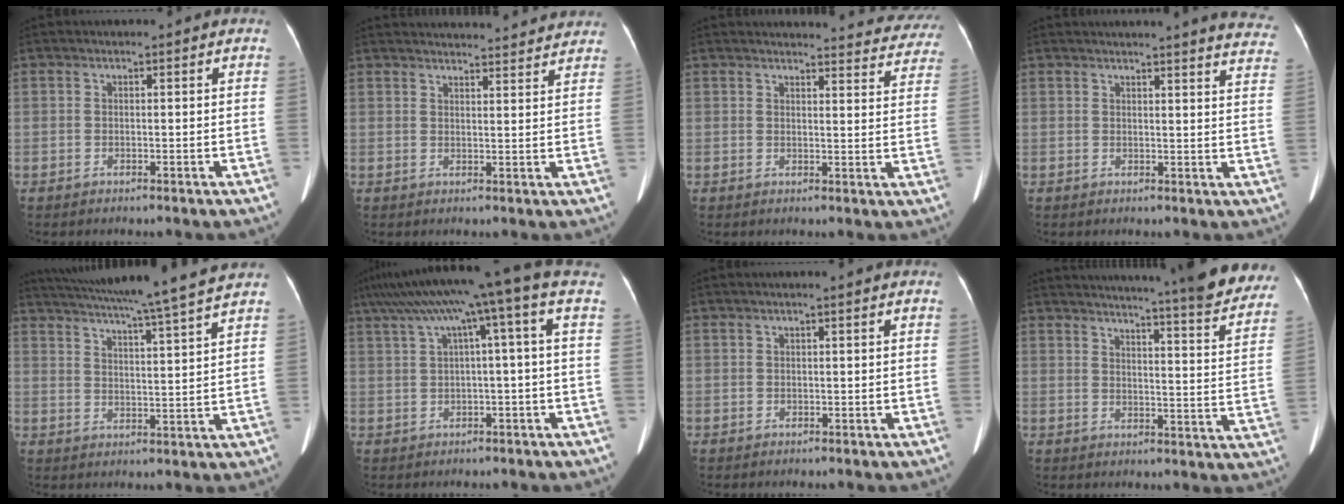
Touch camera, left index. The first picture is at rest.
{"total": 18.7, "force": [18.0, 2.6, 4.4], "torque": [-0.057, 0.016, 0.221]}
{"total": 21.7, "force": [20.9, 4.2, 3.8], "torque": [-0.031, -0.053, 0.220]}
{"total": 15.5, "force": [14.7, 1.0, 4.8], "torque": [-0.041, -0.055, 0.142]}
{"total": 17.5, "force": [15.4, -1.7, 8.0], "torque": [-0.142, -0.009, 0.216]}
{"total": 10.5, "force": [4.9, -1.1, 9.2], "torque": [-0.149, 0.054, 0.080]}
{"total": 0.0}
{"total": 27.3, "force": [24.6, 1.7, 11.7], "torque": [-0.161, -0.075, 0.287]}